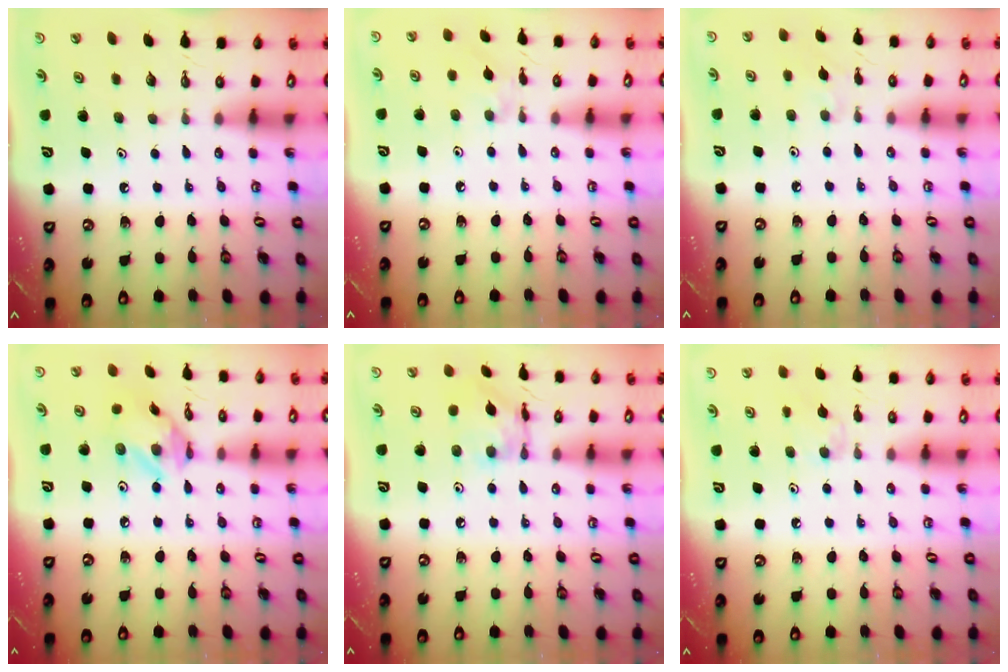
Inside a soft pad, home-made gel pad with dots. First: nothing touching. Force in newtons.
{"total": 1.2, "press": 1.1, "slide": 0.4}
{"total": 2.2, "press": 2.2, "slide": 0.5}
{"total": 10.3, "press": 10.3, "slide": 0.8}
{"total": 10.5, "press": 10.4, "slide": 1.0}
{"total": 6.1, "press": 6.0, "slide": 0.9}